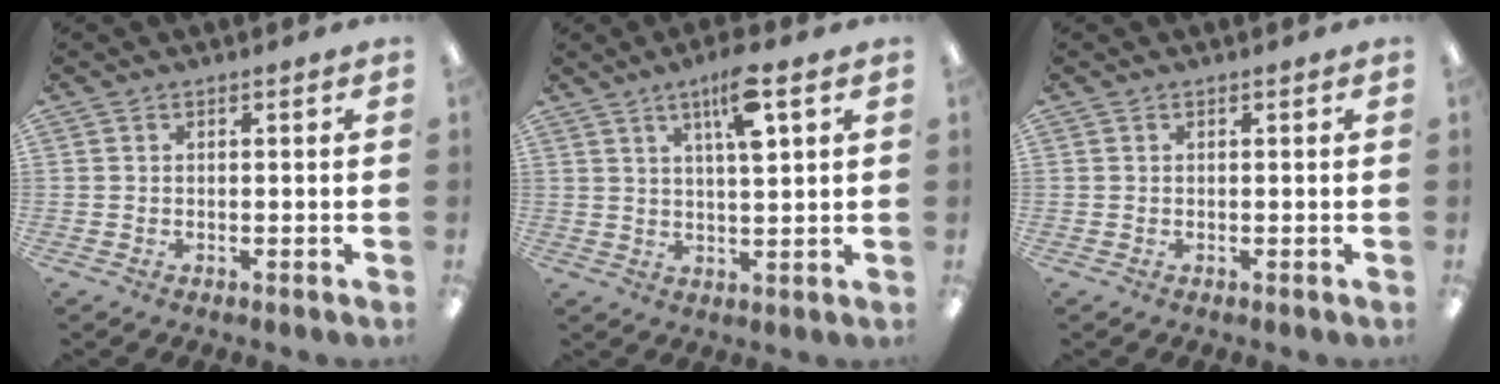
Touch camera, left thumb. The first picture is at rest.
{"total": 8.4, "force": [4.4, 1.9, 6.9], "torque": [-0.114, -0.009, 0.068]}
{"total": 0.0}